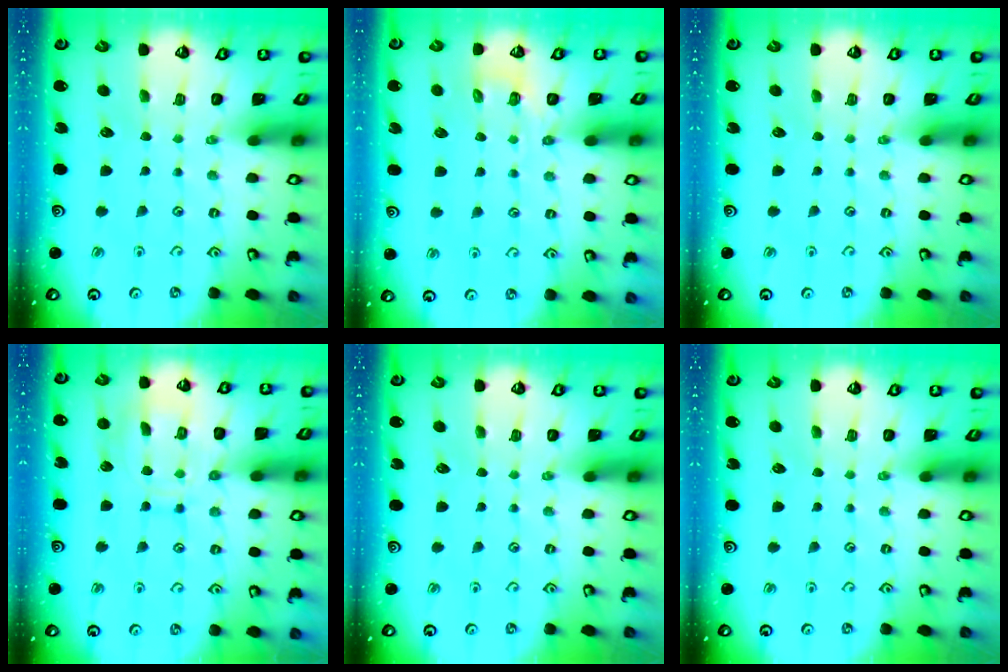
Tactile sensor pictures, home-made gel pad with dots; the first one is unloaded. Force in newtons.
{"total": 3.6, "press": 3.1, "slide": 1.8}
{"total": 0.0}
{"total": 12.3, "press": 12.2, "slide": 0.8}
{"total": 0.0}
{"total": 0.0}